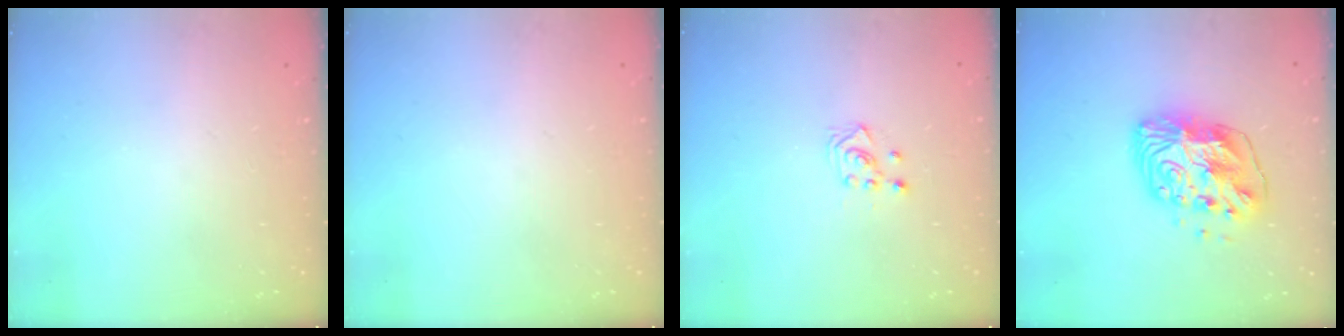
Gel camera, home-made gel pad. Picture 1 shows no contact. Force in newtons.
{"total": 0.0}
{"total": 3.1, "press": 2.9, "slide": 1.0}
{"total": 13.6, "press": 13.5, "slide": 1.4}